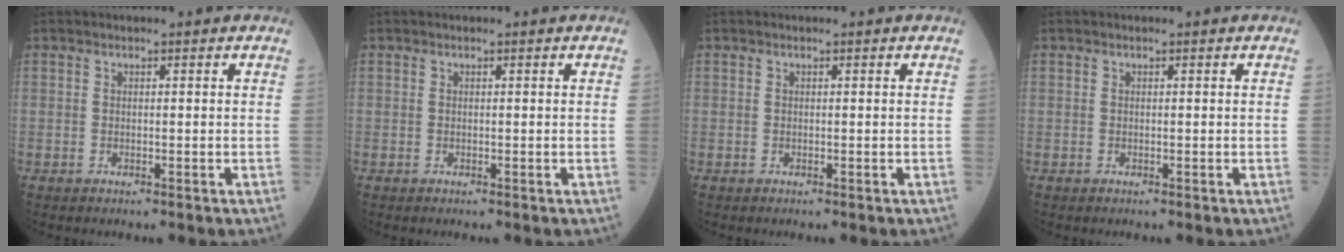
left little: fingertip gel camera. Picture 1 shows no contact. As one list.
[{"total": 0.0}, {"total": 0.0}, {"total": 0.0}]